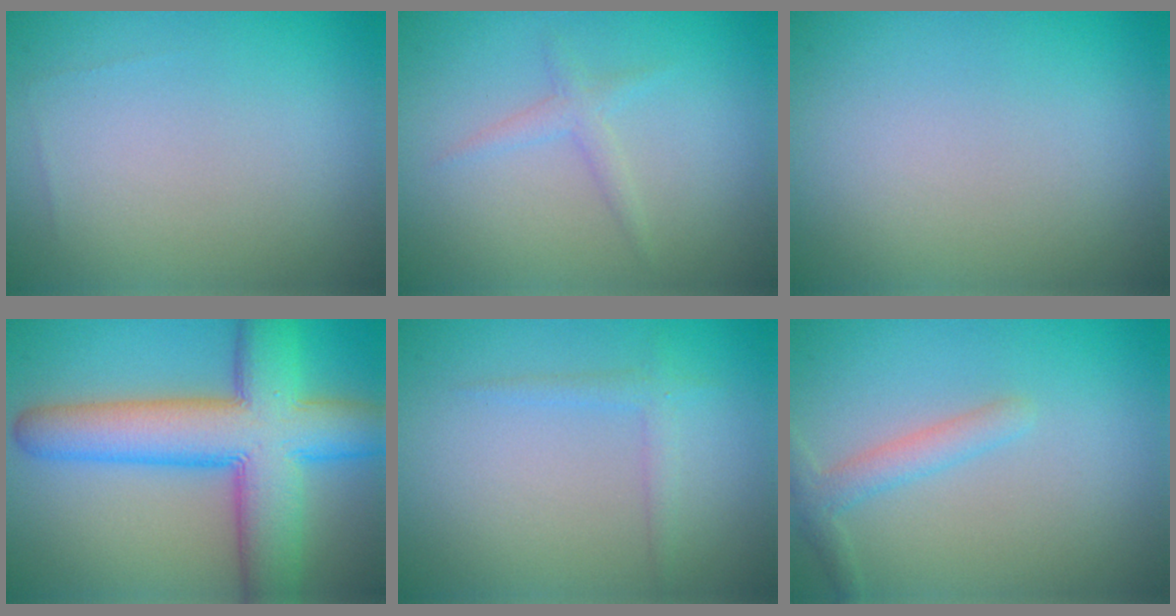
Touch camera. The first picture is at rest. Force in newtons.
{"total": 1.4, "press": 1.4, "slide": 0.0}
{"total": 0.0}
{"total": 11.3, "press": 11.3, "slide": 0.3}
{"total": 1.4, "press": 1.4, "slide": 0.0}
{"total": 2.2, "press": 2.2, "slide": 0.1}